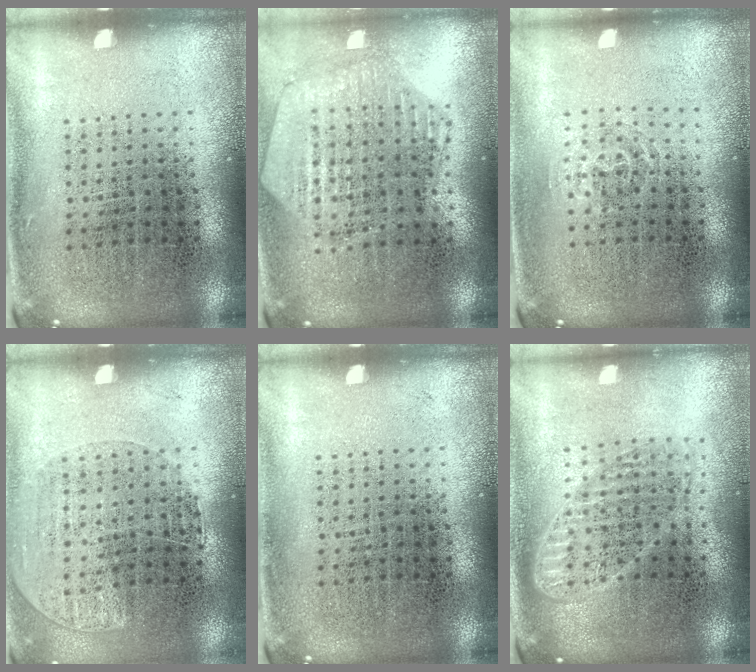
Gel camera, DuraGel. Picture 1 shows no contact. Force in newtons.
{"total": 1.2, "press": 1.2, "slide": 0.2}
{"total": 0.8, "press": 0.5, "slide": 0.7}
{"total": 1.1, "press": 1.0, "slide": 0.6}
{"total": 0.0}
{"total": 1.8, "press": 1.6, "slide": 0.9}